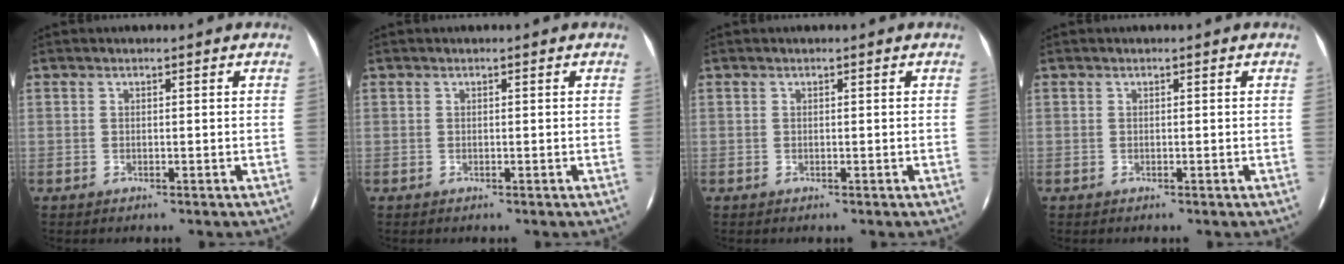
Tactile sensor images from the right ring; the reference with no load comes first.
{"total": 0.0}
{"total": 0.0}
{"total": 0.0}